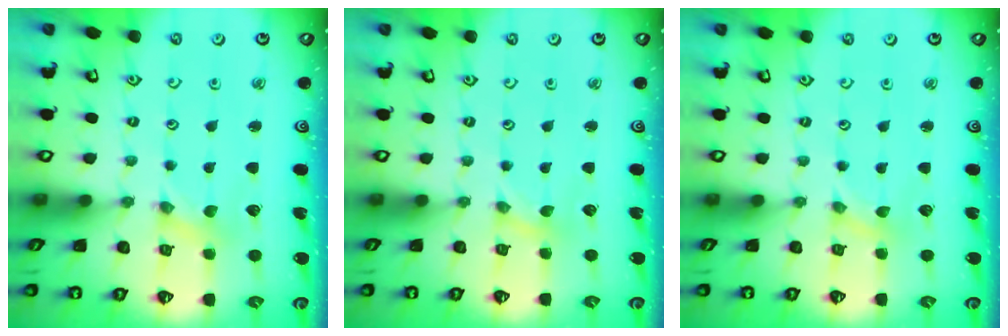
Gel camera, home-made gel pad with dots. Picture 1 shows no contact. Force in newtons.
{"total": 0.0}
{"total": 0.0}